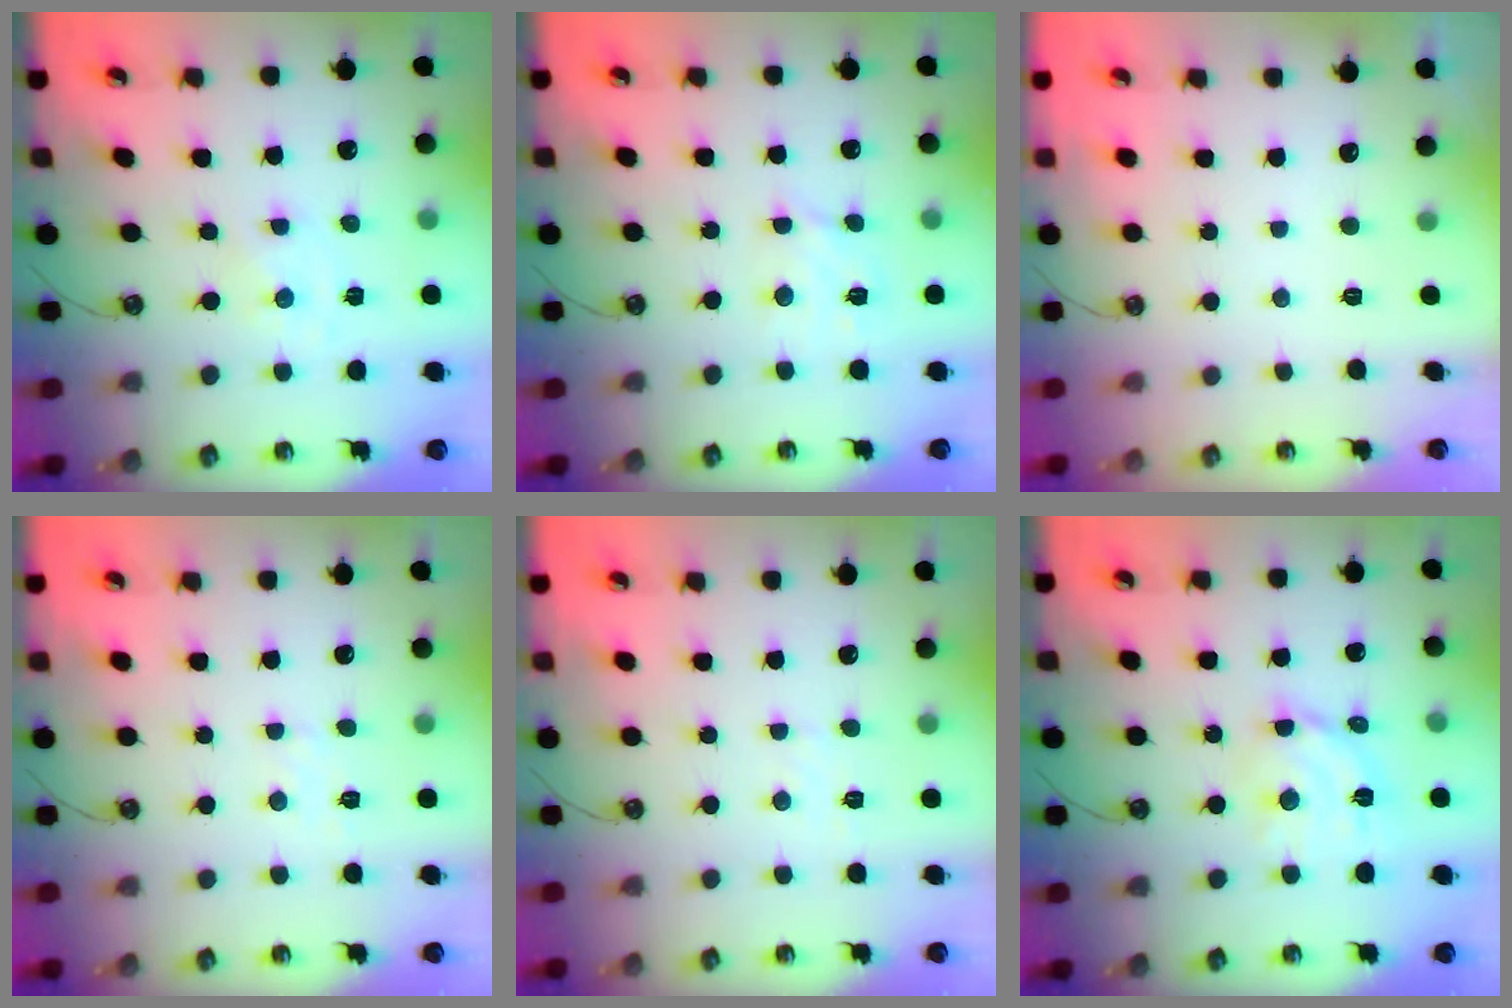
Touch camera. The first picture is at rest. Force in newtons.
{"total": 6.4, "press": 6.3, "slide": 1.0}
{"total": 0.0}
{"total": 4.4, "press": 4.3, "slide": 0.6}
{"total": 4.2, "press": 4.2, "slide": 0.4}
{"total": 12.0, "press": 12.0, "slide": 1.0}